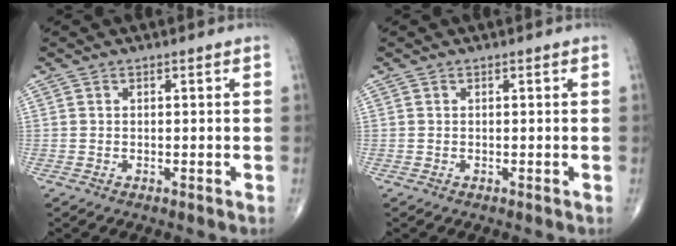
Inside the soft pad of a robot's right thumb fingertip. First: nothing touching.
{"total": 0.0}